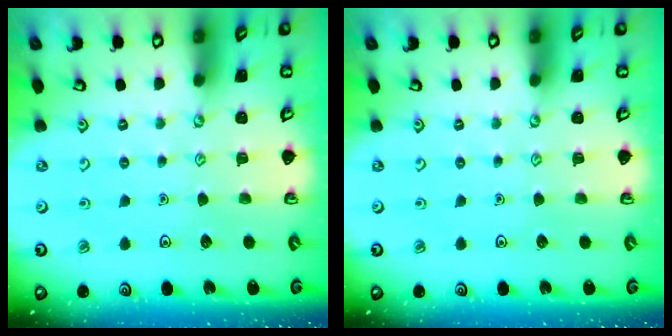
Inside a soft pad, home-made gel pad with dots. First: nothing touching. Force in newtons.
{"total": 0.0}